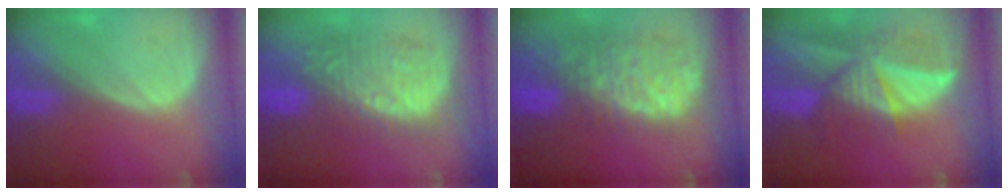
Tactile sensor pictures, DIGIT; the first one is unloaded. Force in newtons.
{"total": 10.0, "press": 9.9, "slide": 1.7}
{"total": 11.7, "press": 9.8, "slide": 6.4}
{"total": 9.8, "press": 8.6, "slide": 4.7}